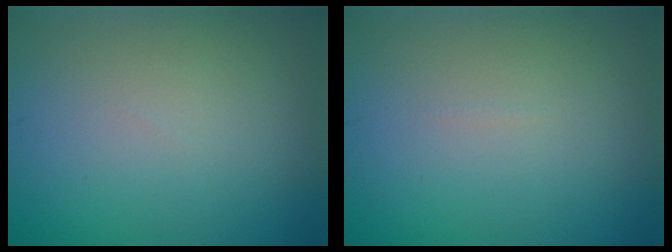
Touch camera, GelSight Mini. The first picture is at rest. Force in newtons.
{"total": 0.0}